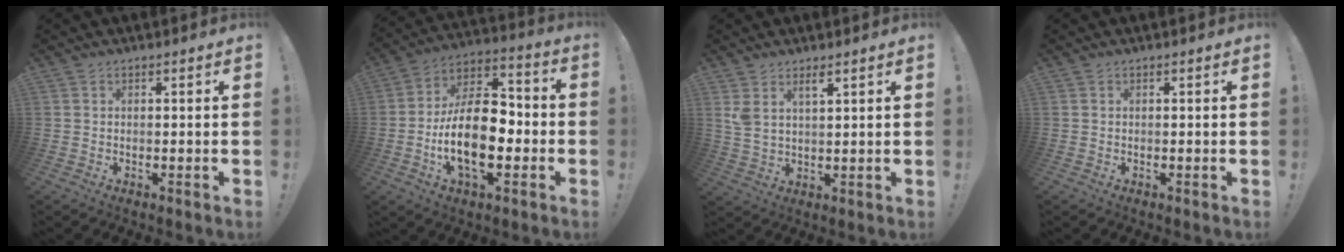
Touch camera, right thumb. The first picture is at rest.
{"total": 20.0, "force": [-4.3, 10.4, 16.5], "torque": [-0.303, 0.010, -0.071]}
{"total": 4.9, "force": [3.2, 1.9, 3.2], "torque": [-0.056, -0.015, 0.058]}
{"total": 0.0}